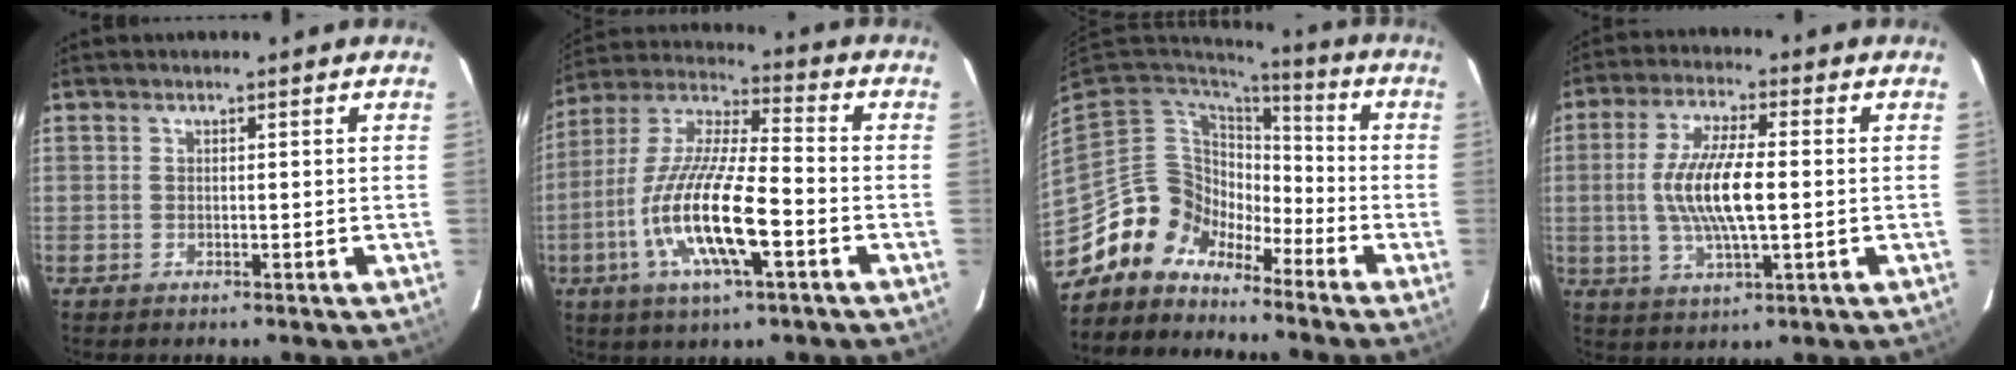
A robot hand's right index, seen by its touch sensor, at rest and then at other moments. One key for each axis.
{"total": 17.3, "fx": -5.8, "fy": 4.1, "fz": 15.7, "tx": -0.319, "ty": -0.014, "tz": -0.116}
{"total": 10.7, "fx": -8.6, "fy": 6.4, "fz": 0.6, "tx": -0.024, "ty": 0.041, "tz": -0.173}
{"total": 11.2, "fx": -0.4, "fy": 2.8, "fz": 10.8, "tx": -0.214, "ty": -0.001, "tz": -0.006}